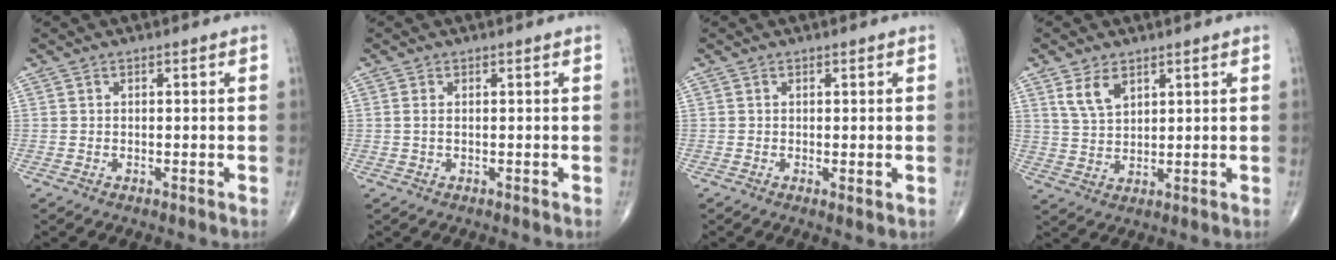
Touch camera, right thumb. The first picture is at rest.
{"total": 1.0, "force": [0.2, 0.4, 0.9], "torque": [-0.026, 0.003, 0.005]}
{"total": 1.4, "force": [-0.2, 0.3, 1.3], "torque": [-0.026, -0.007, -0.002]}
{"total": 5.4, "force": [3.1, 3.0, 3.3], "torque": [-0.054, -0.015, 0.066]}